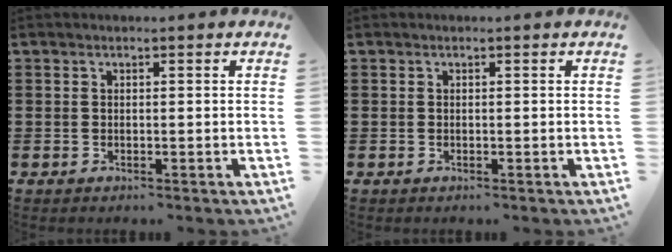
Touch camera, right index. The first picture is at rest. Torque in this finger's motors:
{"motor_torque": [-0.06, 0.46, 0.00, 0.01]}